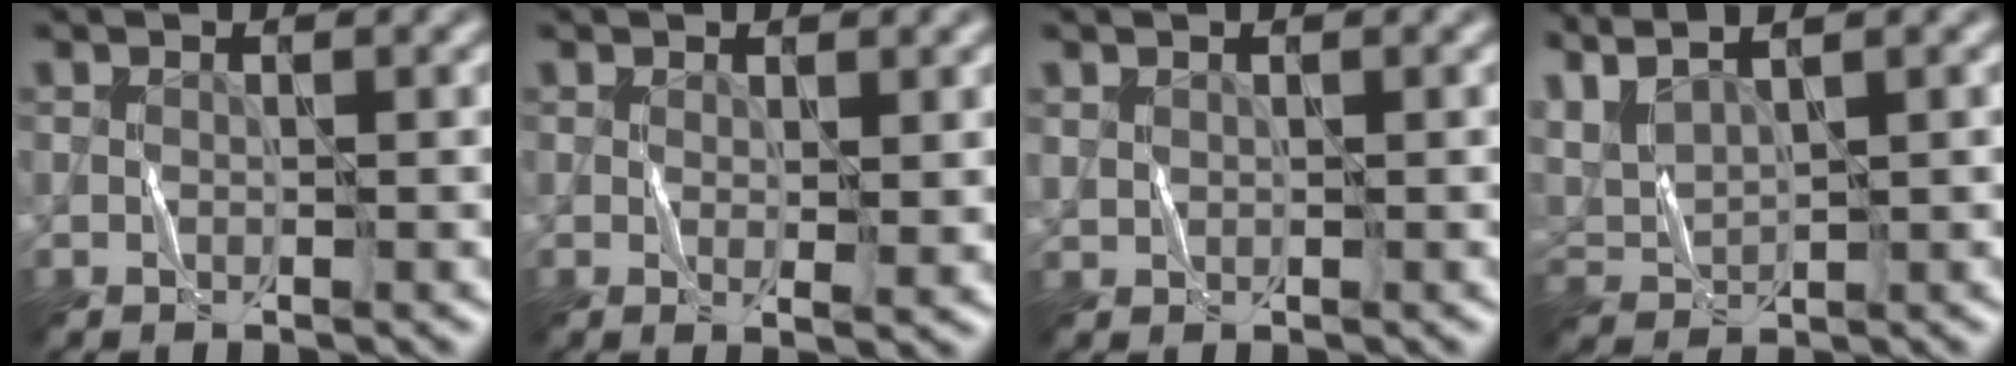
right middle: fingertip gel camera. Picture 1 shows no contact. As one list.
[{"total": 1.6, "force": [0.5, 0.3, 1.5], "torque": [-0.023, -0.005, 0.010]}, {"total": 0.6, "force": [0.5, 0.4, 0.2], "torque": [-0.006, 0.000, 0.015]}, {"total": 3.7, "force": [2.9, 0.9, 2.0], "torque": [-0.062, 0.015, 0.068]}]